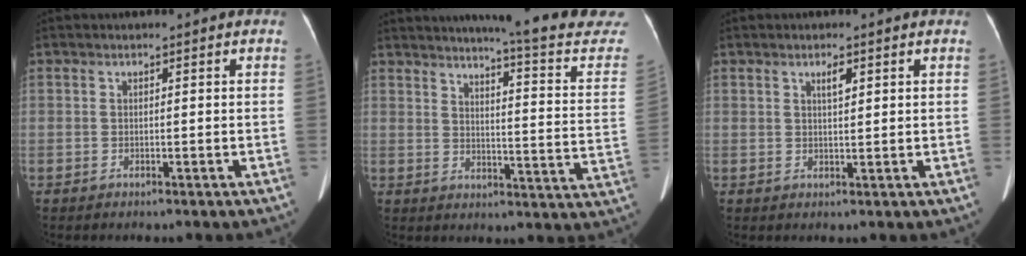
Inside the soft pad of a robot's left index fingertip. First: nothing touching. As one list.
[{"total": 20.7, "force": [18.9, 0.0, 8.6], "torque": [-0.112, -0.096, 0.213]}, {"total": 1.5, "force": [0.7, 0.4, 1.3], "torque": [-0.020, -0.004, 0.012]}]